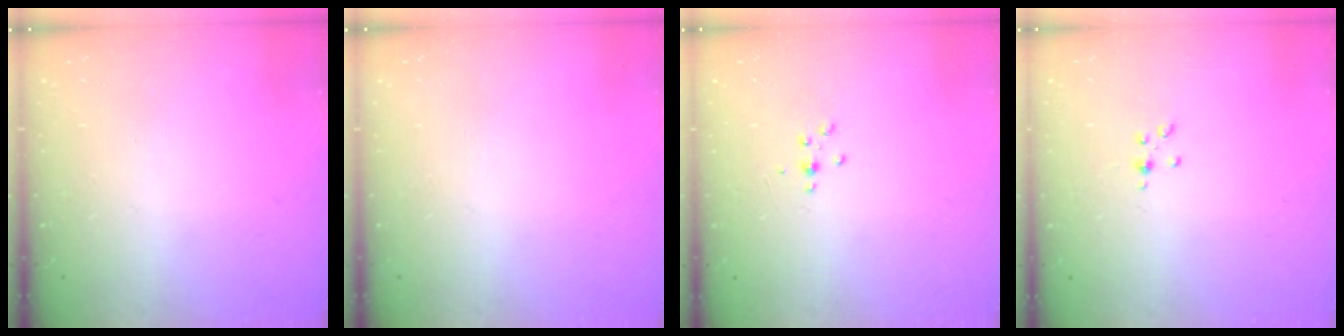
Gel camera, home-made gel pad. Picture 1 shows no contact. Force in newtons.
{"total": 0.0}
{"total": 2.9, "press": 2.9, "slide": 0.4}
{"total": 2.0, "press": 1.9, "slide": 0.5}